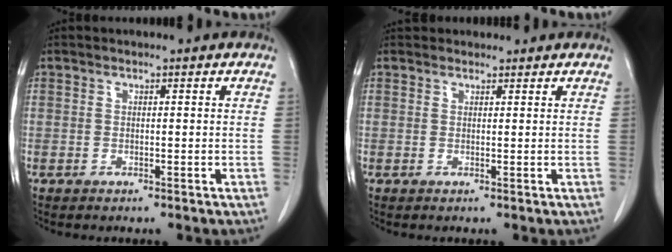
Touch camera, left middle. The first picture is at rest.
{"total": 1.7, "force": [1.6, 0.6, -0.2], "torque": [0.004, 0.017, 0.024]}